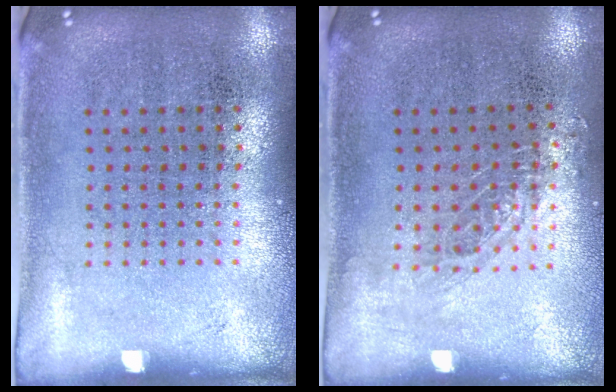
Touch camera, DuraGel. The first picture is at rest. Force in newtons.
{"total": 0.8, "press": 0.8, "slide": 0.2}